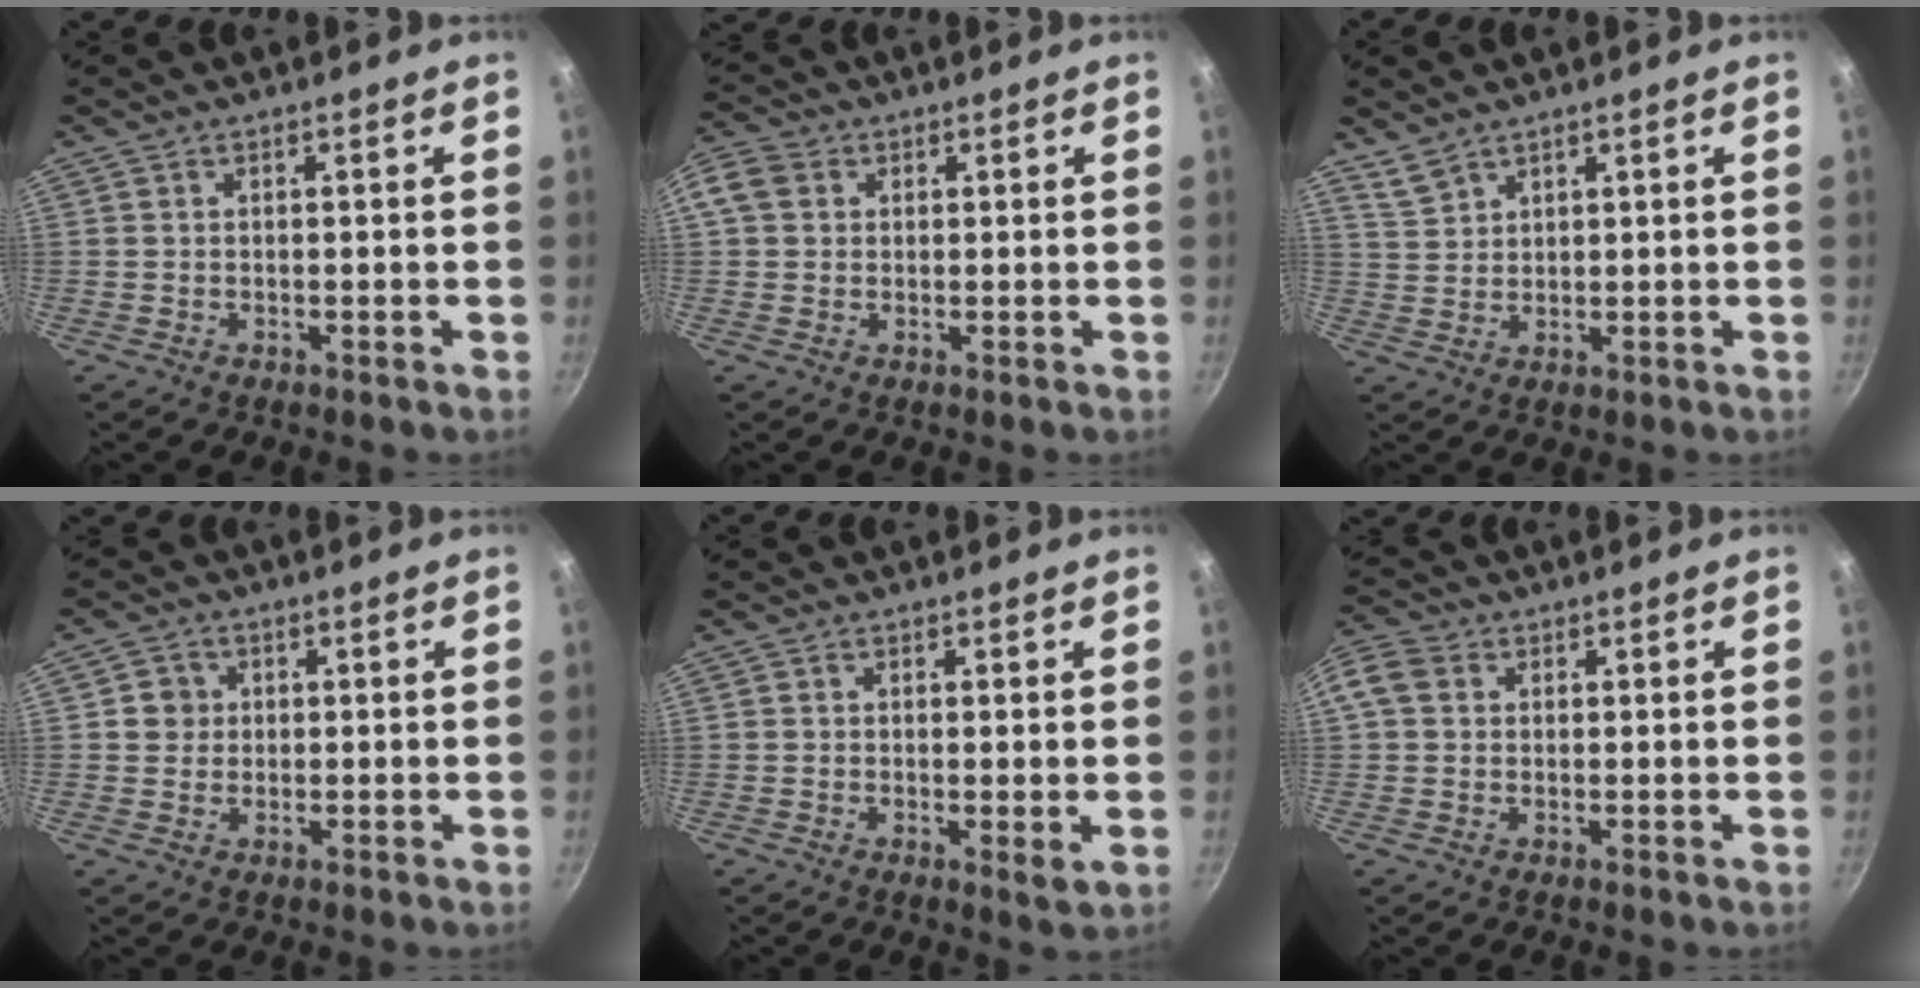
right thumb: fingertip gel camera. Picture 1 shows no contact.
{"total": 5.2, "force": [1.3, 4.3, 2.7], "torque": [-0.045, 0.005, 0.012]}
{"total": 3.4, "force": [3.0, 1.3, 0.8], "torque": [-0.015, -0.004, 0.071]}
{"total": 3.4, "force": [0.4, 3.3, 0.8], "torque": [0.009, 0.006, 0.001]}
{"total": 2.2, "force": [0.1, 0.5, 2.1], "torque": [-0.036, -0.011, -0.001]}
{"total": 7.0, "force": [1.4, 5.8, 3.8], "torque": [-0.081, 0.013, 0.012]}